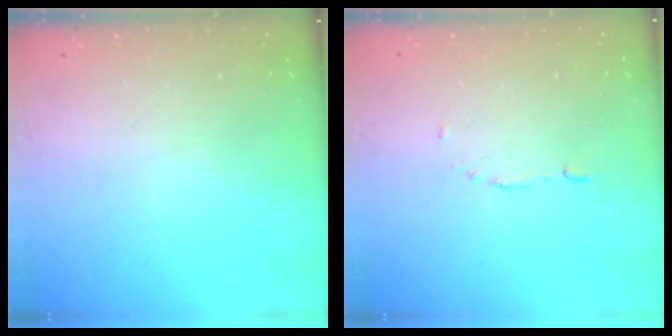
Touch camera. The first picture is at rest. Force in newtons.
{"total": 3.1, "press": 3.1, "slide": 0.3}